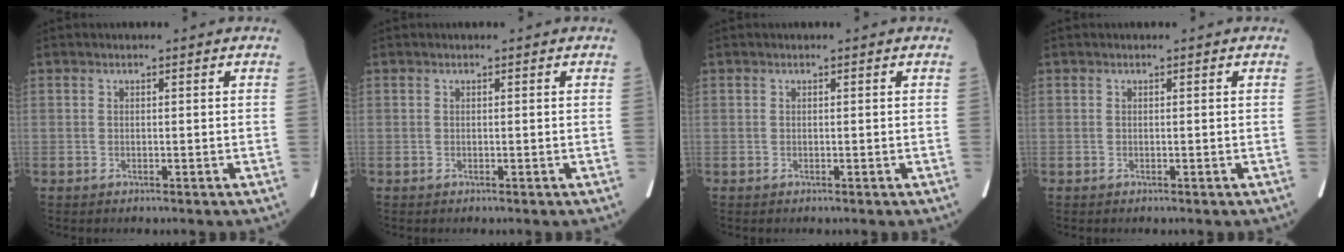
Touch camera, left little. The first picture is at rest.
{"total": 0.0}
{"total": 0.0}
{"total": 0.0}